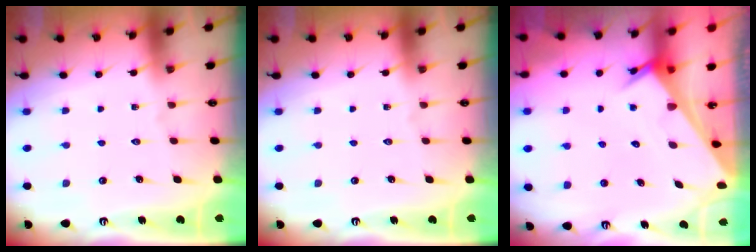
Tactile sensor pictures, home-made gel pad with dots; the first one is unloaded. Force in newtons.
{"total": 0.0}
{"total": 3.2, "press": 3.2, "slide": 0.2}